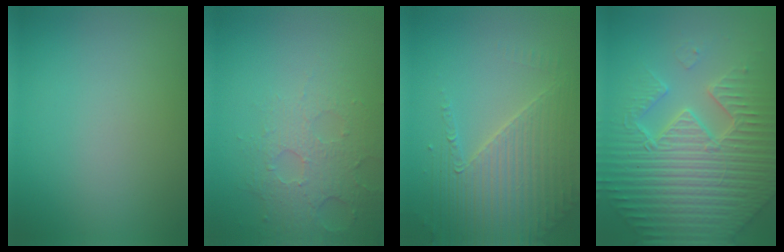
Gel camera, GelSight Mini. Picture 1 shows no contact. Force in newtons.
{"total": 3.9, "press": 3.0, "slide": 2.5}
{"total": 4.3, "press": 4.0, "slide": 1.6}
{"total": 7.7, "press": 7.4, "slide": 2.0}